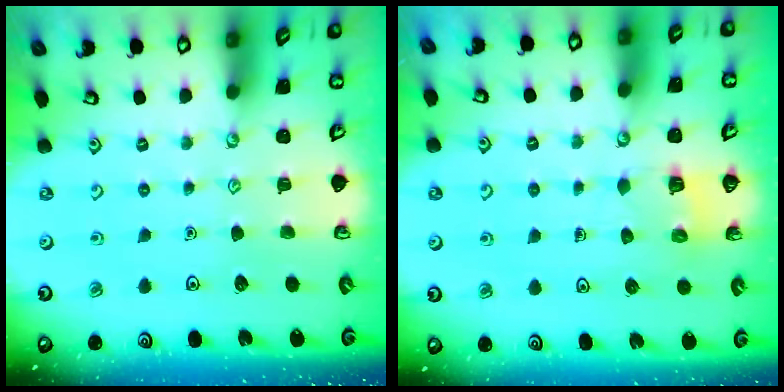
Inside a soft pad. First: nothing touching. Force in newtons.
{"total": 2.5, "press": 2.5, "slide": 0.1}